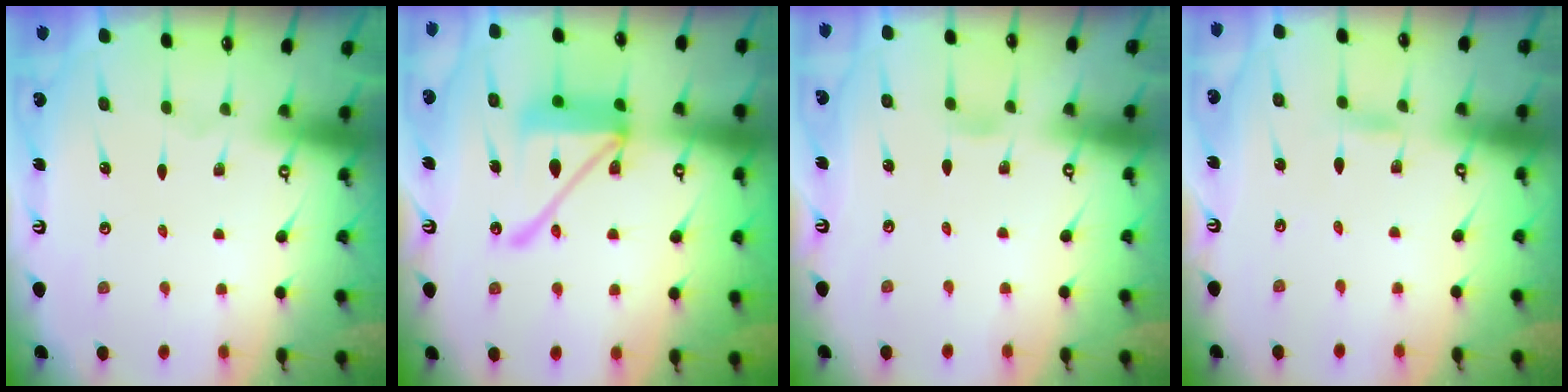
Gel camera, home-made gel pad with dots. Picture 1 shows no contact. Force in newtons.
{"total": 16.6, "press": 16.5, "slide": 1.8}
{"total": 2.9, "press": 2.9, "slide": 0.3}
{"total": 1.4, "press": 1.4, "slide": 0.1}